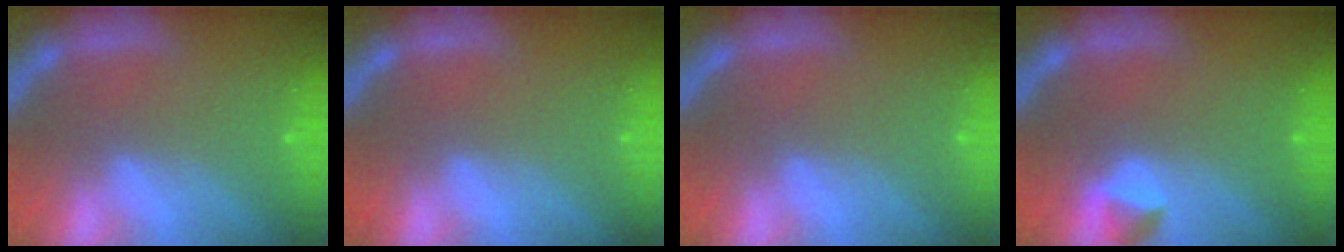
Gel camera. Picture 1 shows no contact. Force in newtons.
{"total": 0.0}
{"total": 0.0}
{"total": 1.4}